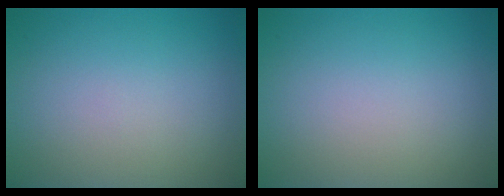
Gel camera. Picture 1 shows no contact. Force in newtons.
{"total": 0.0}